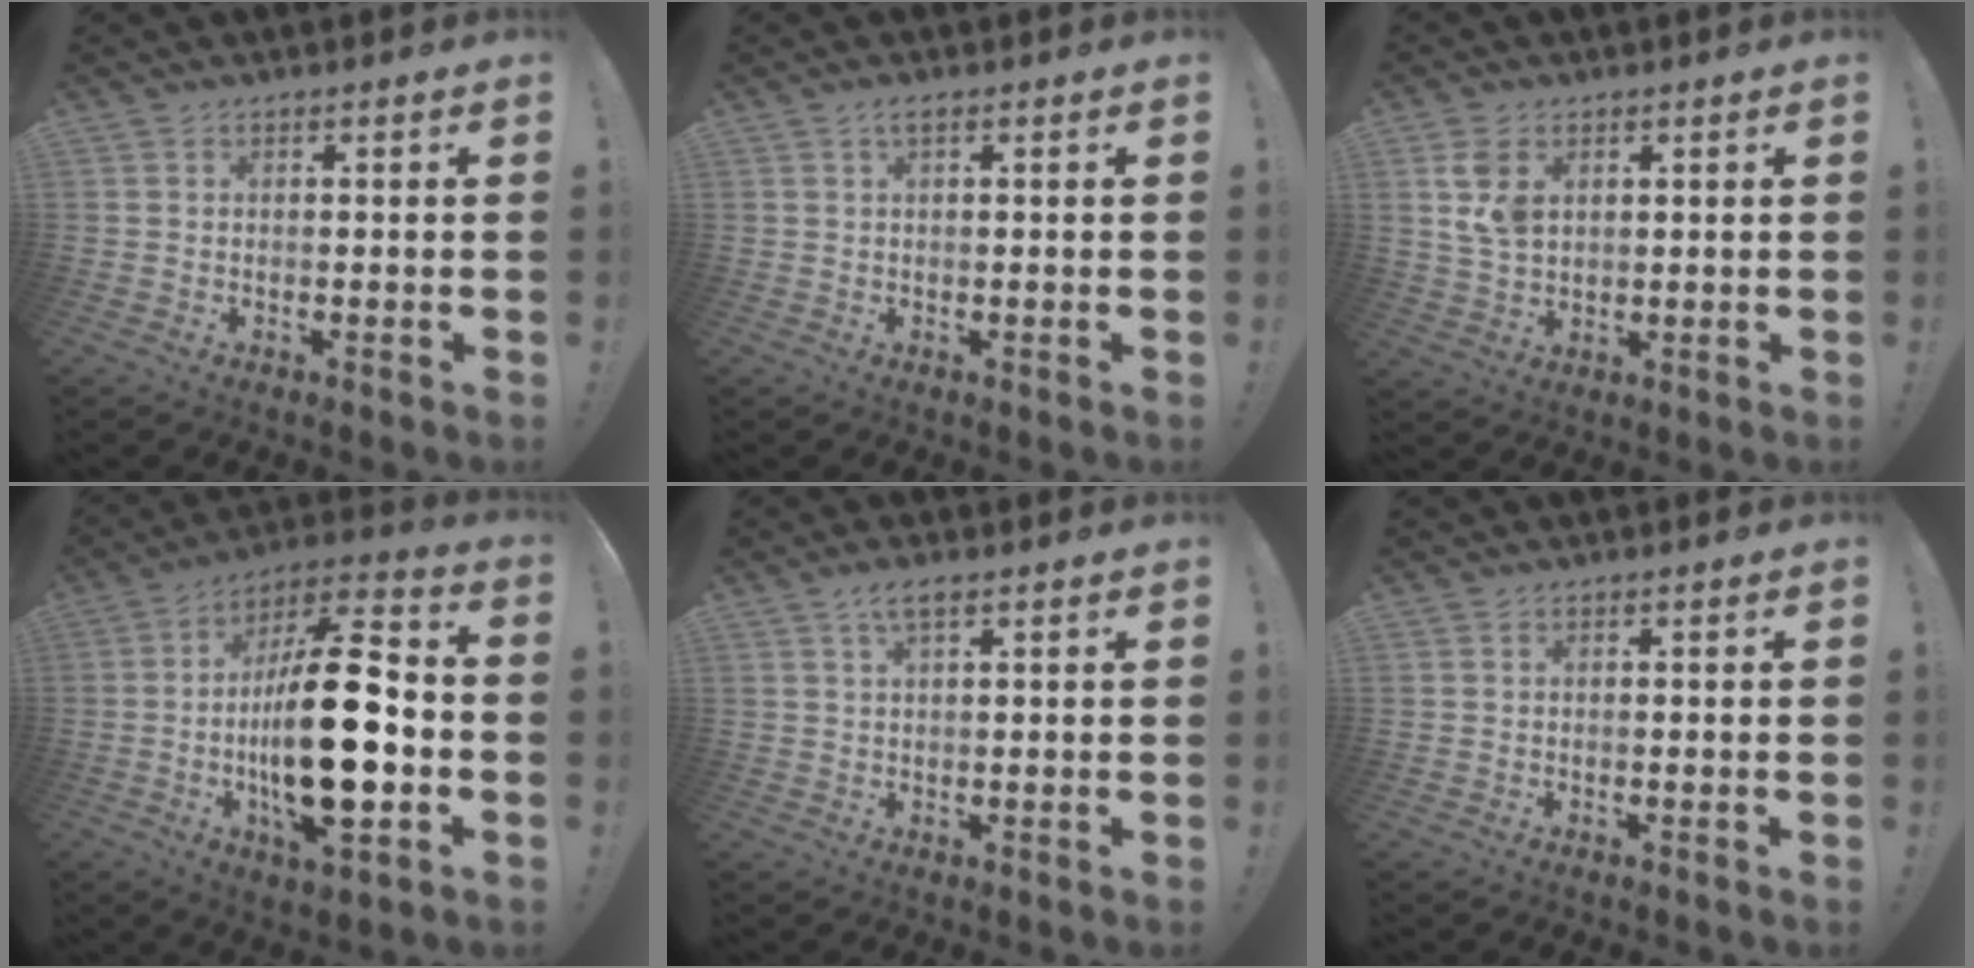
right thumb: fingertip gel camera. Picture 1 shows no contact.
{"total": 1.4, "force": [0.6, 0.3, 1.2], "torque": [-0.025, 0.002, 0.010]}
{"total": 7.8, "force": [3.1, 5.1, 5.1], "torque": [-0.092, -0.010, 0.058]}
{"total": 25.3, "force": [-3.6, 8.6, 23.5], "torque": [-0.417, 0.015, -0.057]}
{"total": 3.1, "force": [1.7, 0.8, 2.5], "torque": [-0.052, 0.002, 0.030]}
{"total": 0.0}